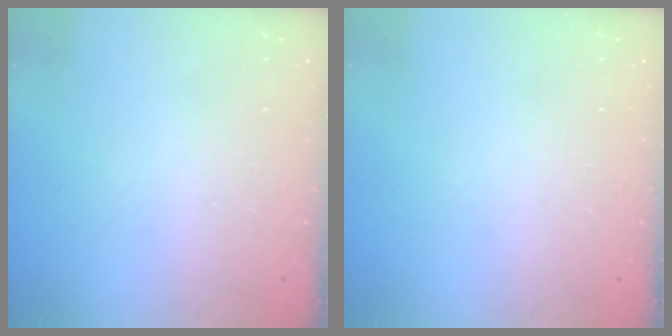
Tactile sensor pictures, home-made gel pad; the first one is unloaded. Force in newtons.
{"total": 0.0}